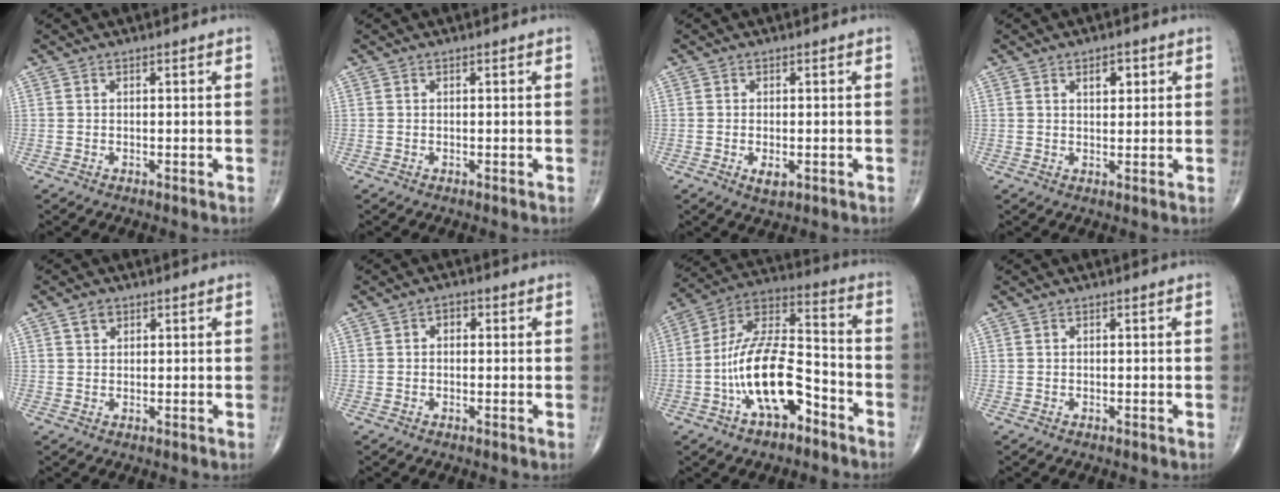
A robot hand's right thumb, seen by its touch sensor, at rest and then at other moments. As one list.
[{"total": 0.0}, {"total": 2.7, "force": [-0.8, 1.3, 2.2], "torque": [-0.034, -0.004, -0.010]}, {"total": 3.3, "force": [1.4, 1.9, 2.4], "torque": [-0.020, -0.005, 0.020]}, {"total": 2.1, "force": [1.1, 1.5, 0.9], "torque": [-0.007, -0.003, 0.016]}, {"total": 2.0, "force": [0.4, 1.4, 1.3], "torque": [-0.006, 0.007, -0.001]}, {"total": 17.3, "force": [-6.8, 8.0, 13.8], "torque": [-0.246, 0.062, -0.122]}, {"total": 0.0}]